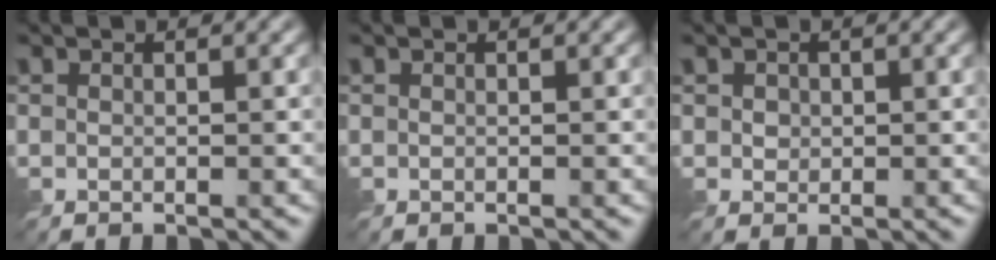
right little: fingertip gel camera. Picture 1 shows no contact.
{"total": 0.0}
{"total": 1.0, "force": [0.2, 1.0, 0.2], "torque": [-0.008, -0.004, 0.006]}